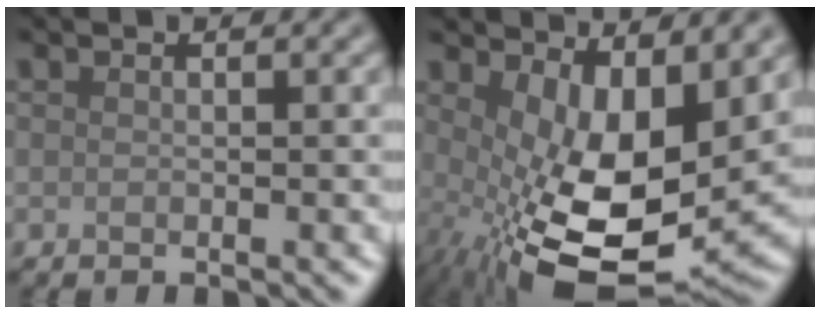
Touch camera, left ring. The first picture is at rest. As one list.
[{"total": 11.0, "force": [-0.7, 5.3, 9.6], "torque": [-0.175, -0.034, 0.006]}]